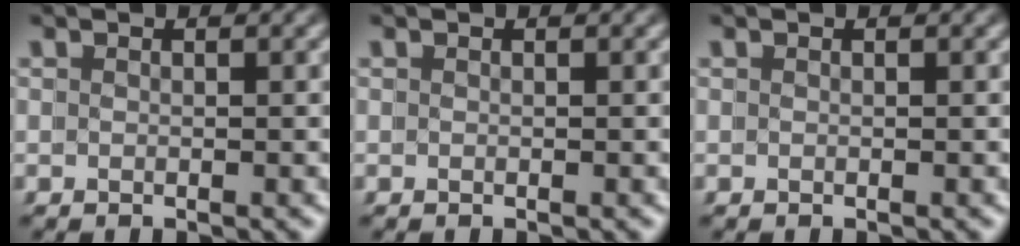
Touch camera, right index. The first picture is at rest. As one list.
[{"total": 0.0}, {"total": 0.0}]